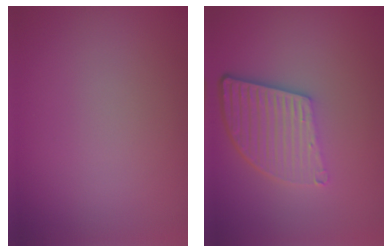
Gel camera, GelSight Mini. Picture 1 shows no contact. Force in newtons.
{"total": 5.5, "press": 4.0, "slide": 3.8}